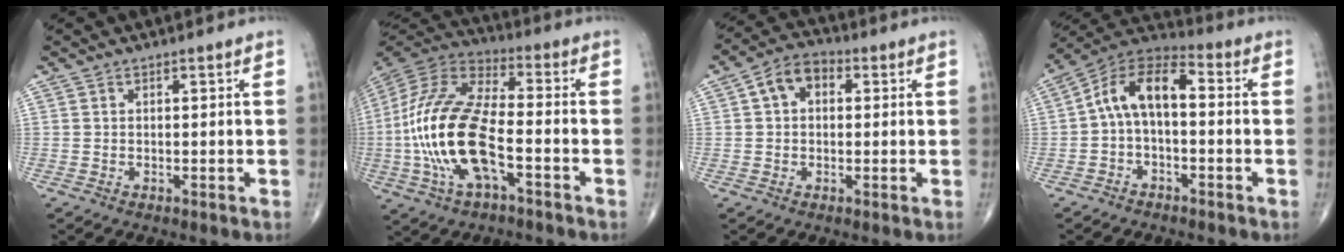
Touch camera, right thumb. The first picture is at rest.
{"total": 20.5, "force": [-4.7, 8.7, 18.0], "torque": [-0.390, 0.028, -0.086]}
{"total": 6.8, "force": [1.3, 4.8, 4.6], "torque": [-0.068, 0.022, 0.012]}
{"total": 10.5, "force": [-0.2, 5.7, 8.9], "torque": [-0.148, 0.045, -0.018]}